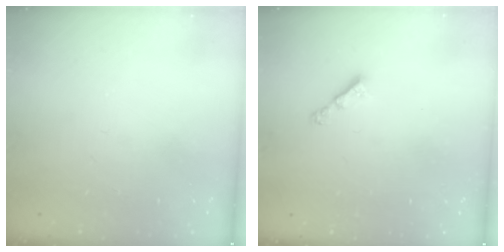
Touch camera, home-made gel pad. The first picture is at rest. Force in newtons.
{"total": 3.1, "press": 3.1, "slide": 0.6}